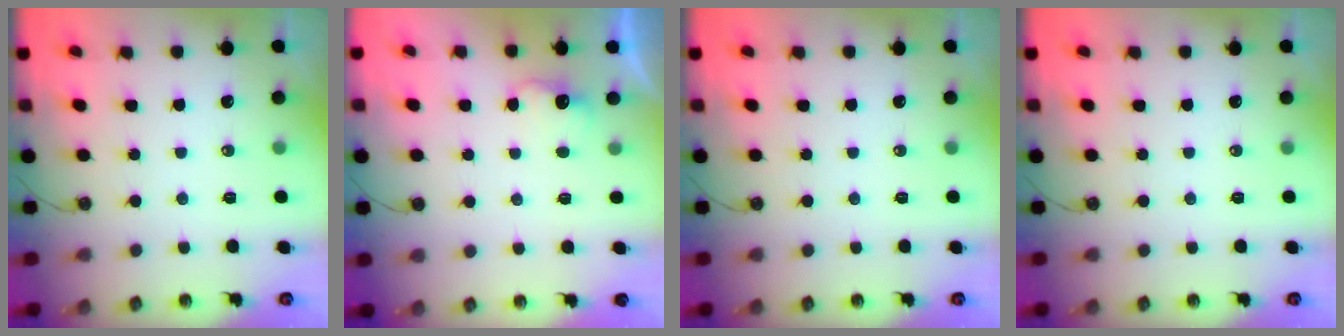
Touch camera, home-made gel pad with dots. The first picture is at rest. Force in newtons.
{"total": 2.7, "press": 2.6, "slide": 0.9}
{"total": 0.0}
{"total": 0.0}